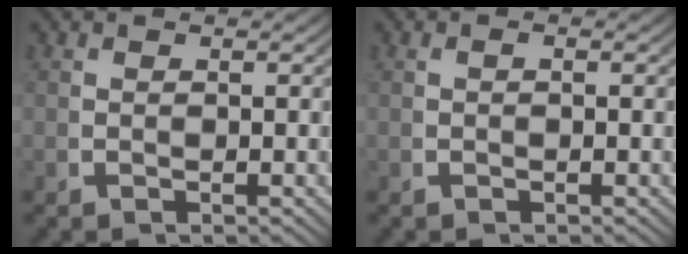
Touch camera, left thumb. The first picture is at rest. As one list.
[{"total": 0.0}]